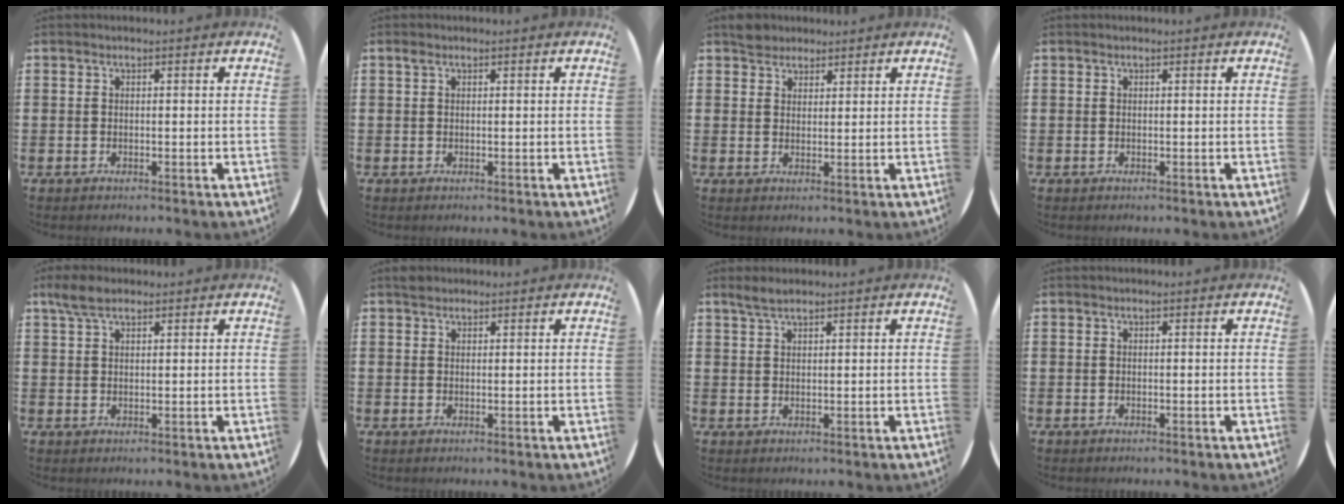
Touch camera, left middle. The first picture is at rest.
{"total": 0.5, "force": [0.3, 0.4, 0.3], "torque": [0.002, -0.001, 0.004]}
{"total": 2.7, "force": [2.4, 1.2, -0.1], "torque": [0.002, 0.004, 0.047]}
{"total": 0.0}
{"total": 3.5, "force": [2.5, 1.4, 2.0], "torque": [-0.036, 0.004, 0.044]}
{"total": 1.0, "force": [0.9, 0.5, 0.1], "torque": [0.005, 0.000, 0.016]}
{"total": 2.0, "force": [1.7, 0.4, 1.0], "torque": [-0.022, 0.004, 0.031]}
{"total": 0.0}